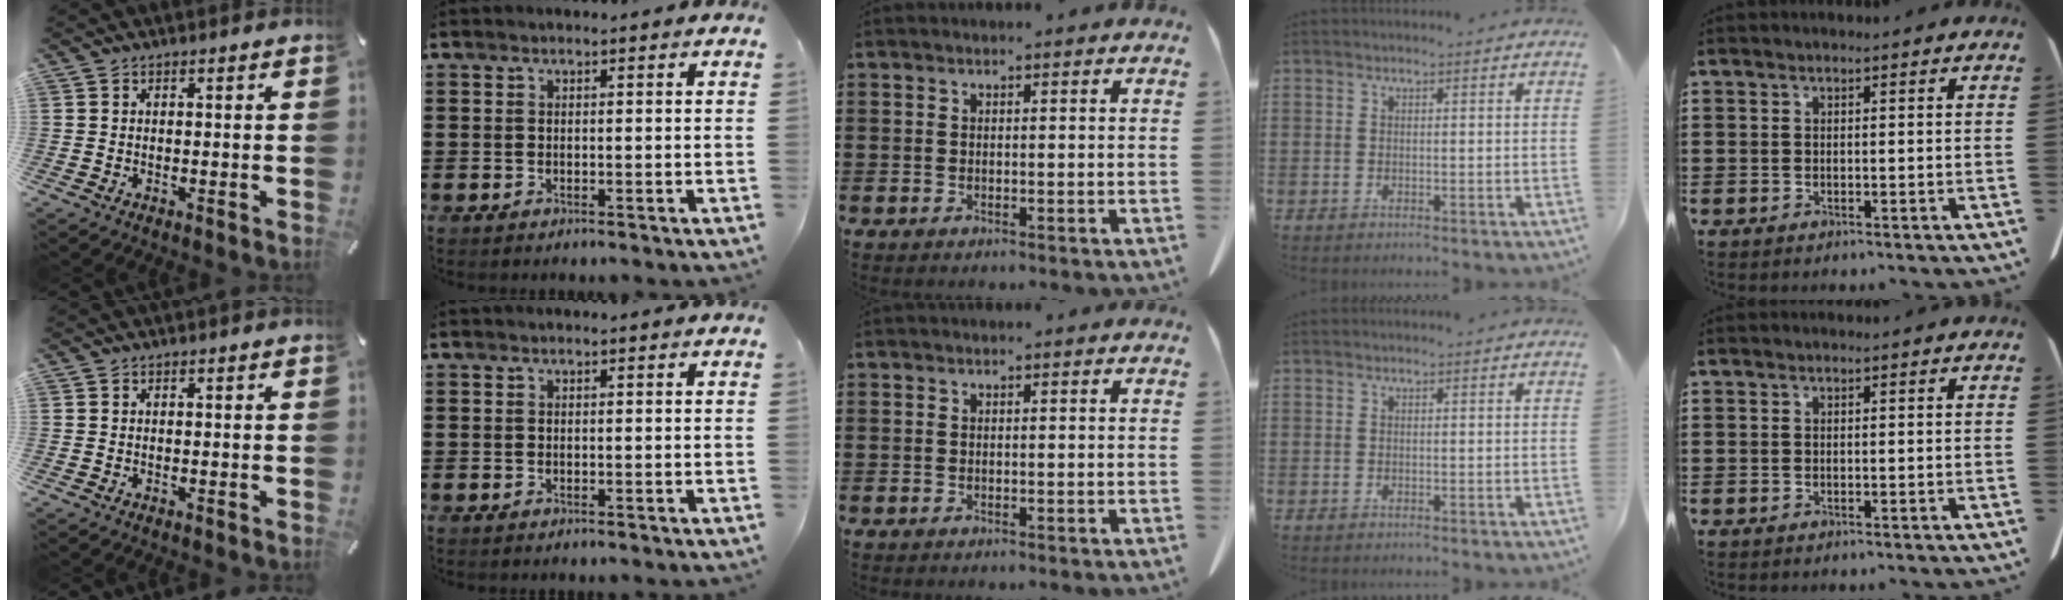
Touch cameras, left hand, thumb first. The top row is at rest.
{}